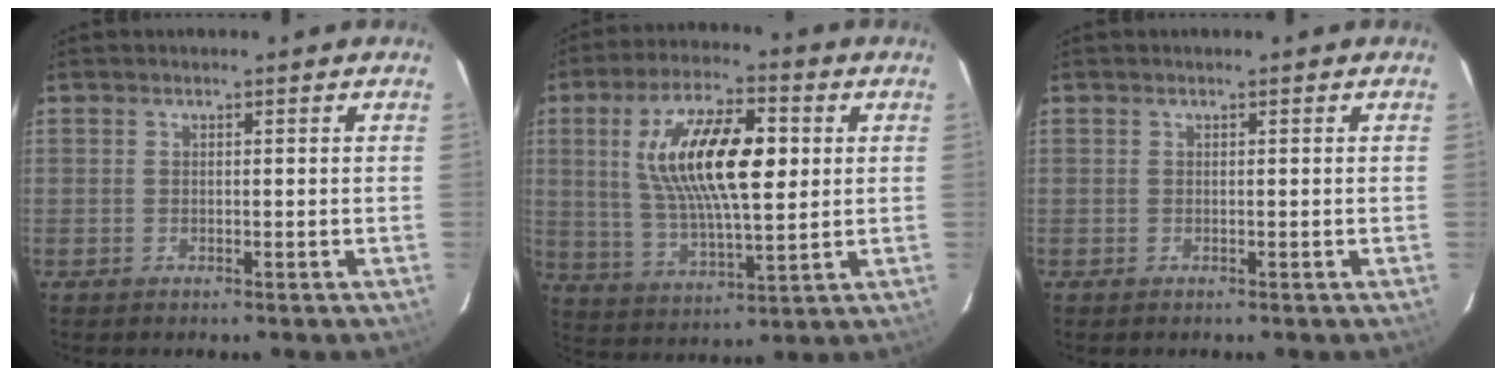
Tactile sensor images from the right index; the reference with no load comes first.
{"total": 17.1, "force": [3.5, 6.2, 15.6], "torque": [-0.288, 0.013, 0.069]}
{"total": 0.0}